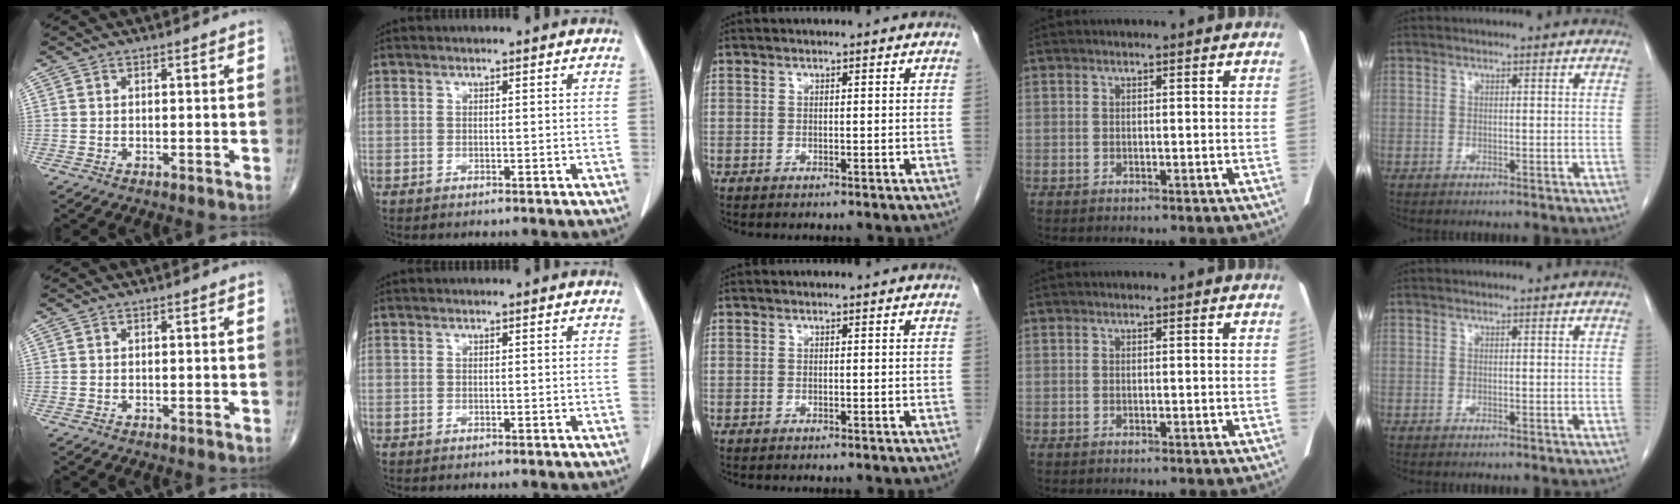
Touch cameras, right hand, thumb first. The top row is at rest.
{}